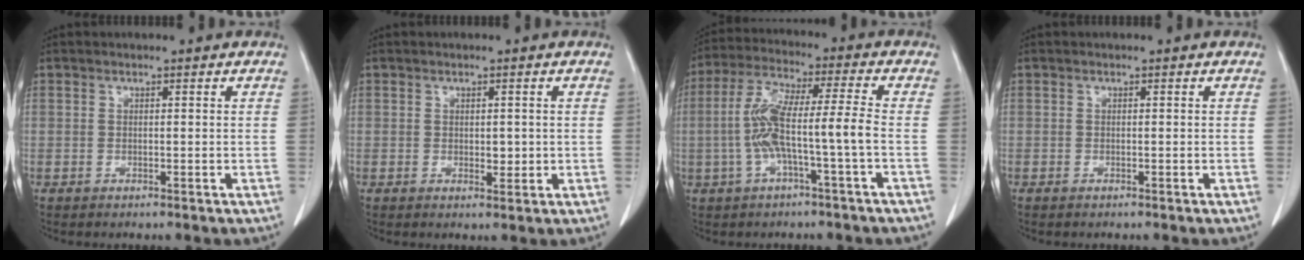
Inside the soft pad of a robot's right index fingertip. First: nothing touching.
{"total": 1.9, "force": [0.1, 1.2, 1.5], "torque": [-0.018, -0.001, 0.008]}
{"total": 9.5, "force": [-1.9, 0.2, 9.3], "torque": [-0.194, 0.026, -0.036]}
{"total": 0.0}